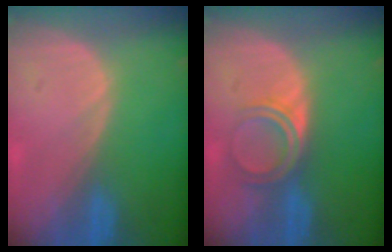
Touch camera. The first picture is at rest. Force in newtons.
{"total": 4.8, "press": 4.0, "slide": 2.6}